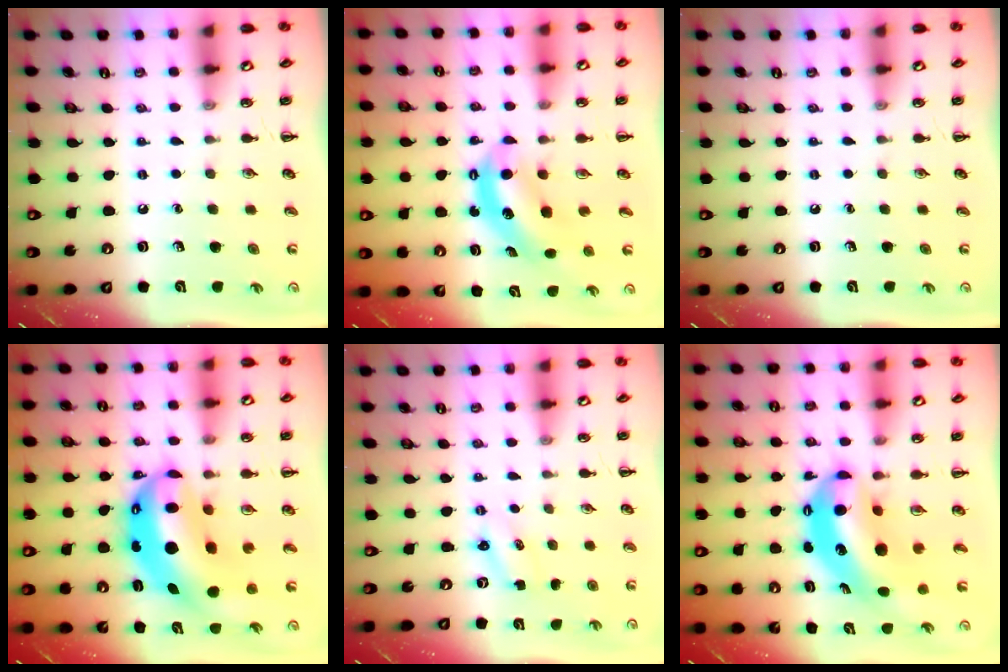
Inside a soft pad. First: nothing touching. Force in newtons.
{"total": 5.7, "press": 5.7, "slide": 0.5}
{"total": 0.0}
{"total": 14.4, "press": 14.0, "slide": 3.3}
{"total": 2.1, "press": 2.0, "slide": 0.6}
{"total": 9.8, "press": 9.5, "slide": 2.4}